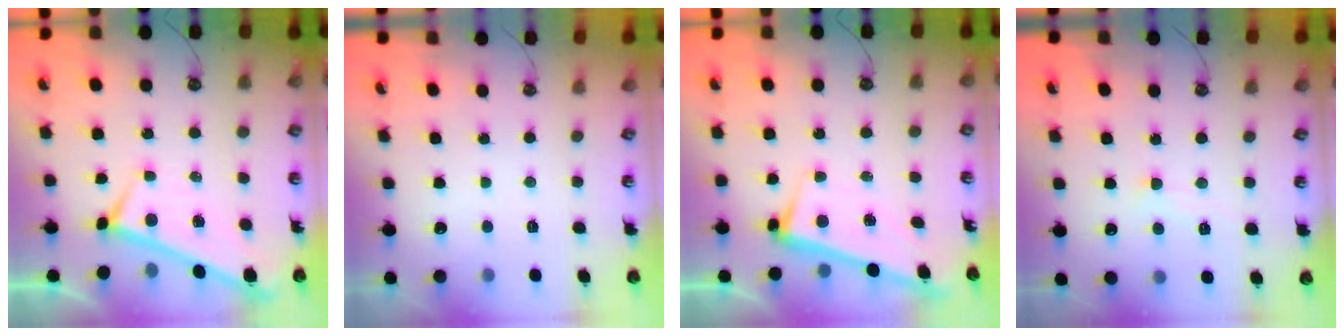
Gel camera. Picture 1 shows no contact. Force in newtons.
{"total": 0.0}
{"total": 2.6, "press": 2.4, "slide": 0.9}
{"total": 2.0, "press": 1.9, "slide": 0.6}